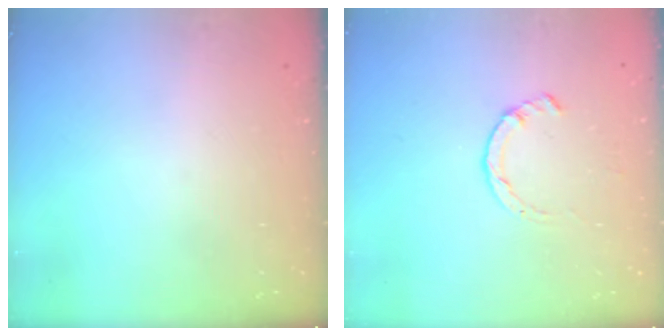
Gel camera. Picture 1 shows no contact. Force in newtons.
{"total": 2.8, "press": 2.8, "slide": 0.4}